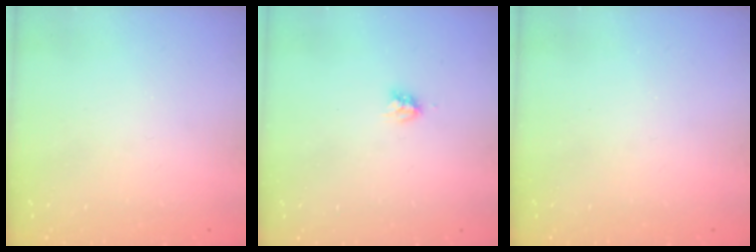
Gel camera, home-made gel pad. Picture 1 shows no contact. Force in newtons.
{"total": 3.7, "press": 3.7, "slide": 0.1}
{"total": 0.0}